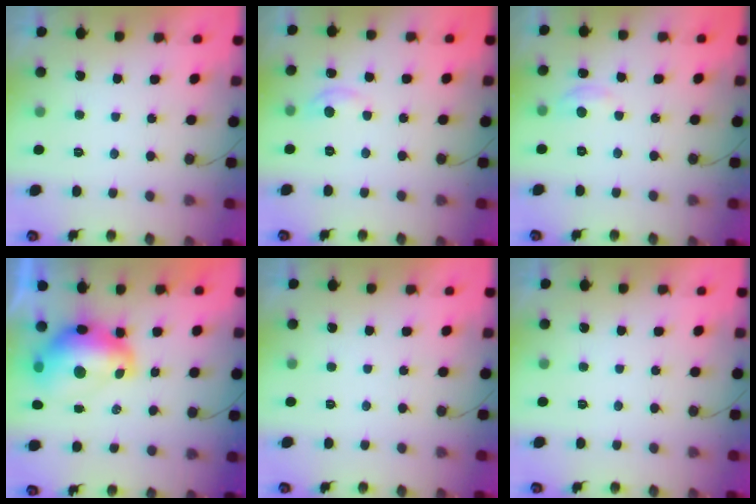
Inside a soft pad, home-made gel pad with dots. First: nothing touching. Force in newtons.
{"total": 5.3, "press": 5.2, "slide": 0.7}
{"total": 2.9, "press": 2.9, "slide": 0.3}
{"total": 12.0, "press": 11.9, "slide": 1.0}
{"total": 0.0}
{"total": 0.0}